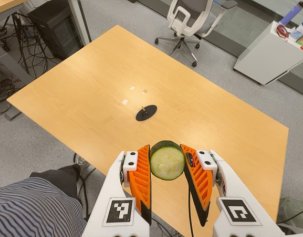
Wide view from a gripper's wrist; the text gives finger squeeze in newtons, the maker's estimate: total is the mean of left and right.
{"total": 9.7, "left": 8.9, "right": 10.4}